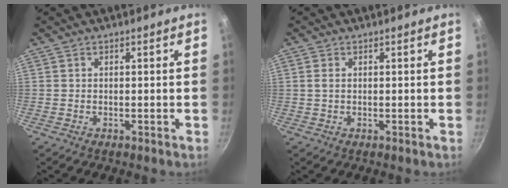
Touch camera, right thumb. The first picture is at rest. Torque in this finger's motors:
{"motor_torque": [-0.45, 0.33, -0.31, 0.21, 0.08]}